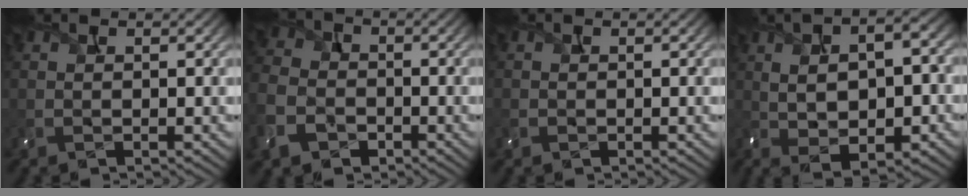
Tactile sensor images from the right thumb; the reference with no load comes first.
{"total": 8.0, "force": [-3.9, 5.8, 3.9], "torque": [-0.124, -0.022, -0.091]}
{"total": 0.8, "force": [-0.4, 0.7, 0.2], "torque": [-0.003, -0.007, -0.009]}
{"total": 11.5, "force": [-0.2, 5.8, 9.9], "torque": [-0.169, 0.001, 0.008]}